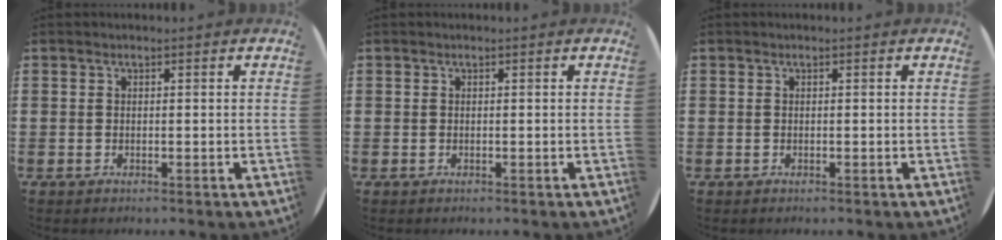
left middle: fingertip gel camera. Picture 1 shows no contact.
{"total": 0.0}
{"total": 0.0}